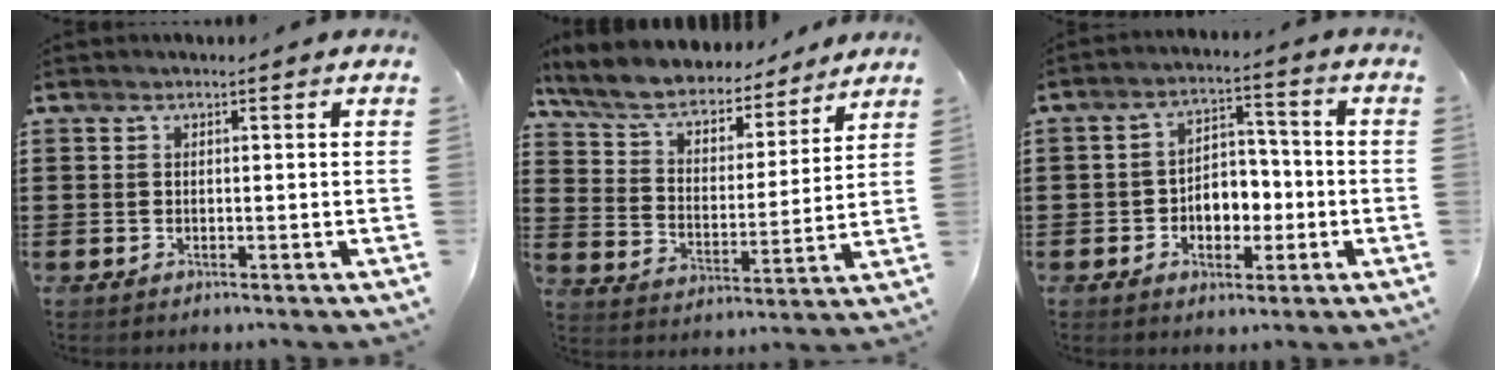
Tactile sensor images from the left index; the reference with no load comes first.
{"total": 7.3, "force": [6.7, 2.0, 2.2], "torque": [-0.077, -0.041, 0.116]}
{"total": 5.2, "force": [-1.4, 3.9, 3.1], "torque": [-0.049, 0.006, -0.033]}